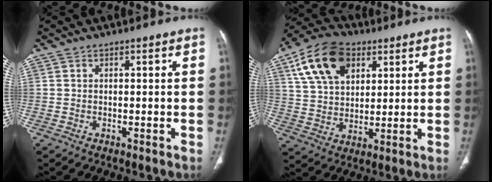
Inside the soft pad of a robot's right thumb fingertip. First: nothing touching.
{"total": 15.6, "force": [6.9, 9.9, 9.8], "torque": [-0.162, -0.007, 0.125]}